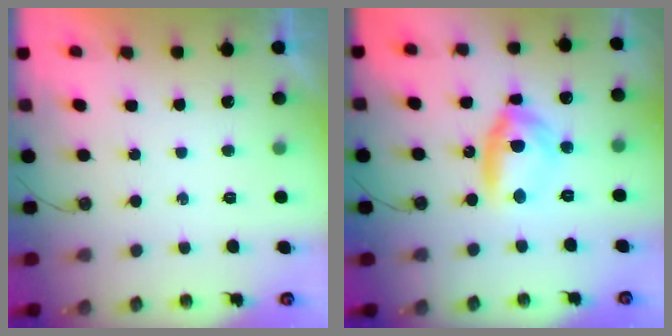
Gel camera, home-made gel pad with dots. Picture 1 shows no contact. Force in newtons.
{"total": 11.1, "press": 11.1, "slide": 0.9}